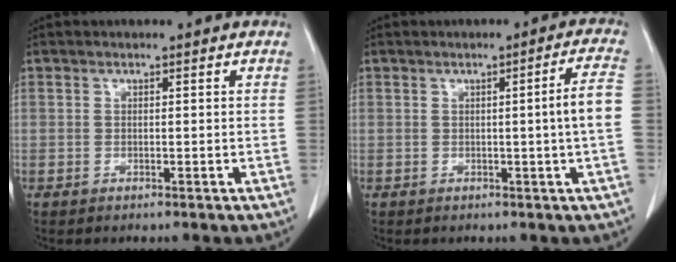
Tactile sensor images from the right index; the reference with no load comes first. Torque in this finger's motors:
{"motor_torque": [0.46, -0.15, 0.31, 0.05]}